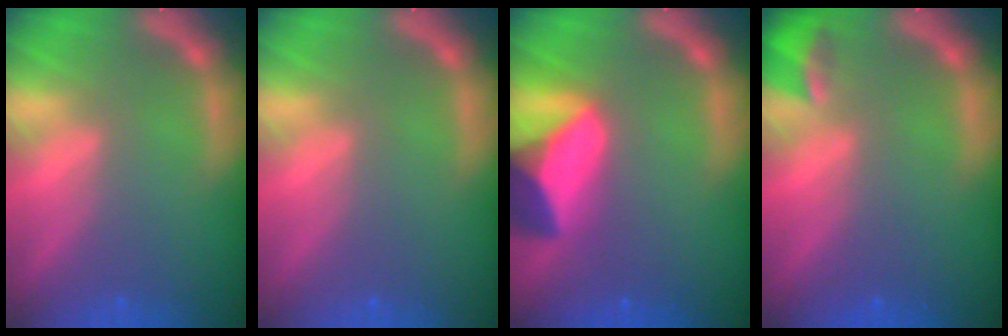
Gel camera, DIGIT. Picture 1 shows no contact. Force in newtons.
{"total": 0.0}
{"total": 10.0}
{"total": 2.4}